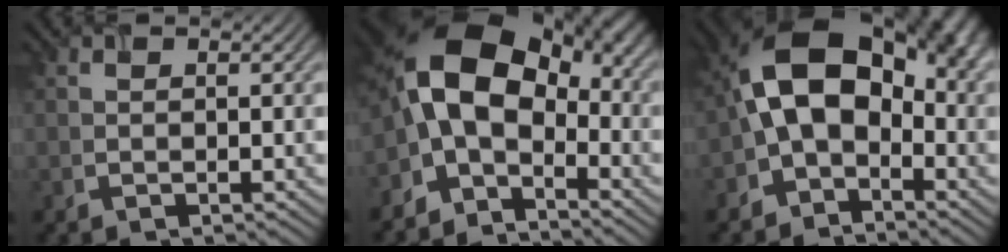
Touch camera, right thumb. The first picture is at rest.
{"total": 11.9, "force": [-2.6, 7.2, 9.2], "torque": [-0.188, 0.017, -0.063]}
{"total": 12.6, "force": [-0.6, 8.1, 9.6], "torque": [-0.173, 0.024, -0.024]}